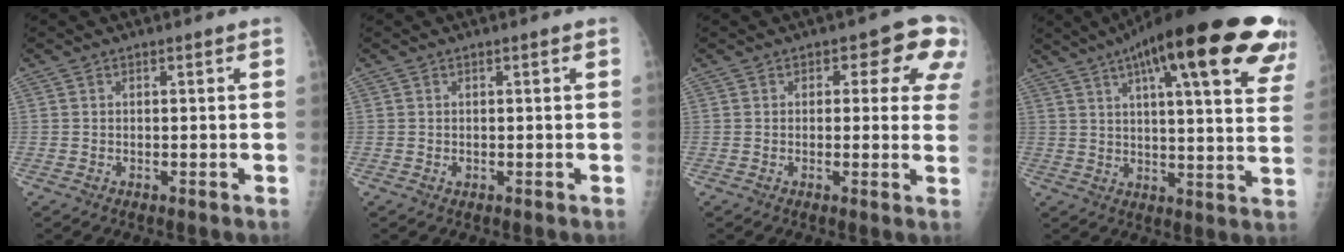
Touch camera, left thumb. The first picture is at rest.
{"total": 0.7, "force": [0.0, 0.3, 0.6], "torque": [-0.008, 0.004, 0.003]}
{"total": 8.4, "force": [3.2, 4.6, 6.2], "torque": [-0.014, -0.002, 0.024]}
{"total": 28.5, "force": [16.1, 6.6, 22.6], "torque": [-0.283, -0.008, 0.212]}